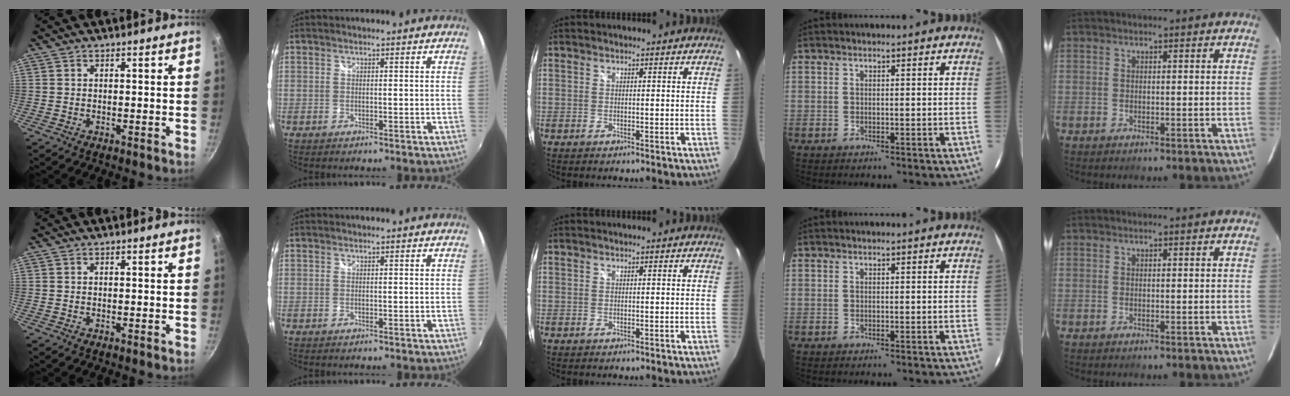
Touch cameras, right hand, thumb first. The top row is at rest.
{}